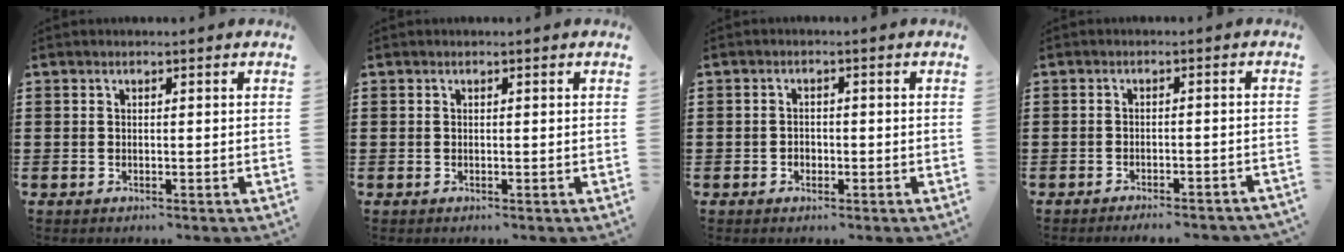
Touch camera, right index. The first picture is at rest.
{"total": 0.0}
{"total": 1.2, "force": [-0.6, 1.0, 0.4], "torque": [-0.012, 0.000, -0.013]}
{"total": 2.1, "force": [-2.1, -0.1, 0.6], "torque": [-0.014, -0.001, -0.042]}